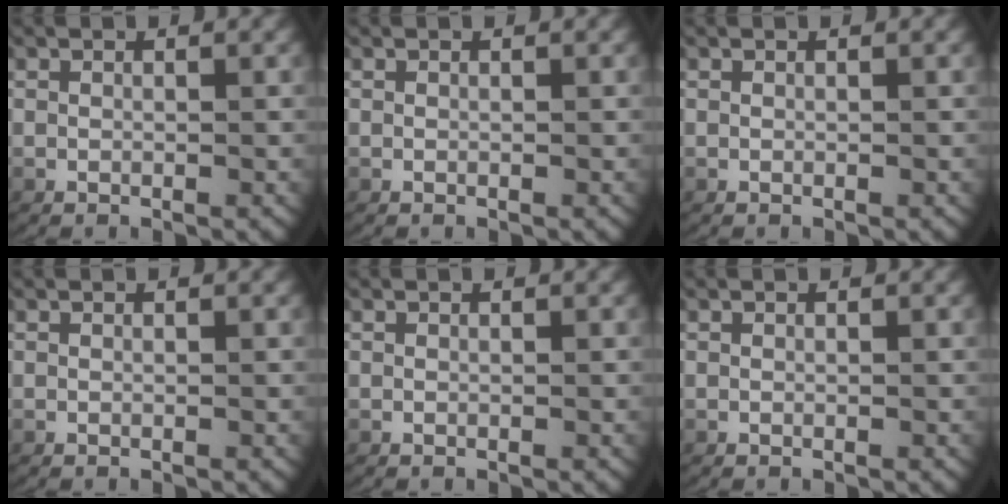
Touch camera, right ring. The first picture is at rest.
{"total": 0.0}
{"total": 0.0}
{"total": 0.0}
{"total": 0.0}
{"total": 0.0}